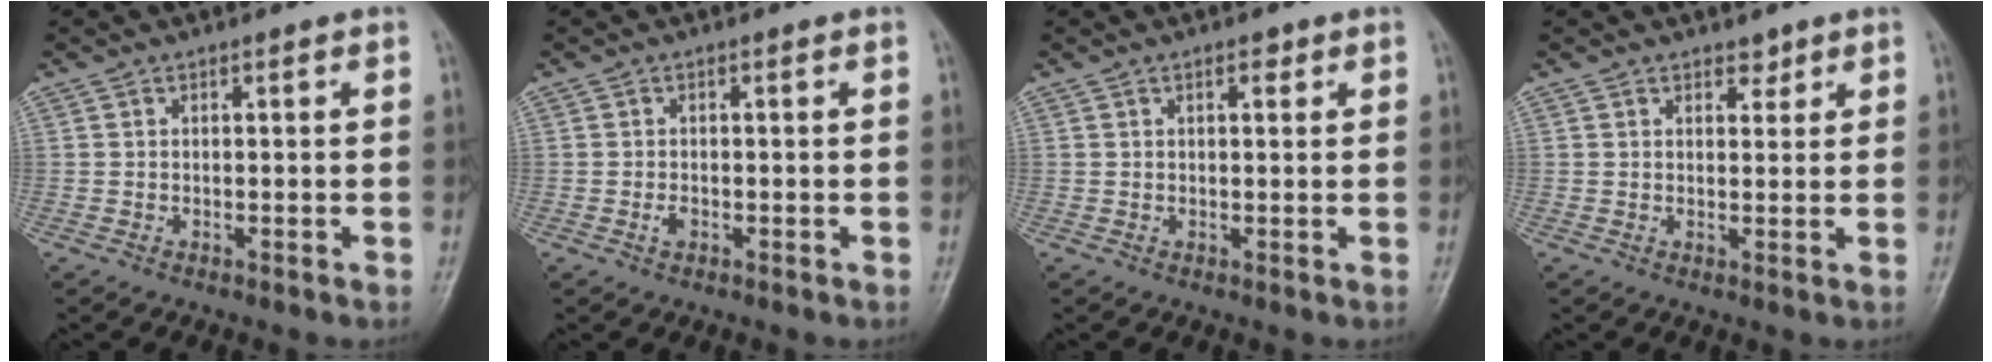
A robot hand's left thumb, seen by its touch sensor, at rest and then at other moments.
{"total": 1.3, "force": [-0.4, 0.8, 0.9], "torque": [-0.014, 0.000, -0.008]}
{"total": 1.8, "force": [0.9, 0.8, 1.3], "torque": [-0.013, -0.001, 0.011]}
{"total": 2.1, "force": [1.5, 1.2, 0.8], "torque": [0.003, -0.009, 0.021]}